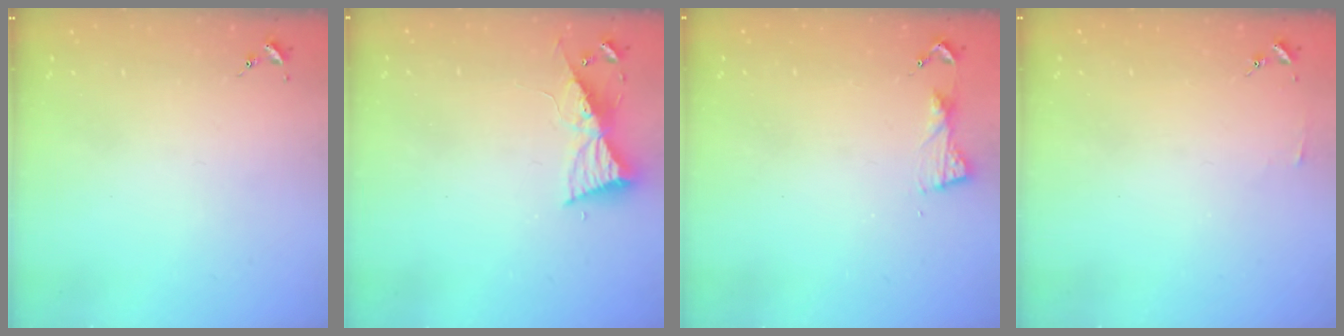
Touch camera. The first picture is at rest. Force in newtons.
{"total": 8.7, "press": 8.6, "slide": 0.8}
{"total": 5.3, "press": 5.3, "slide": 0.6}
{"total": 2.8, "press": 2.8, "slide": 0.3}